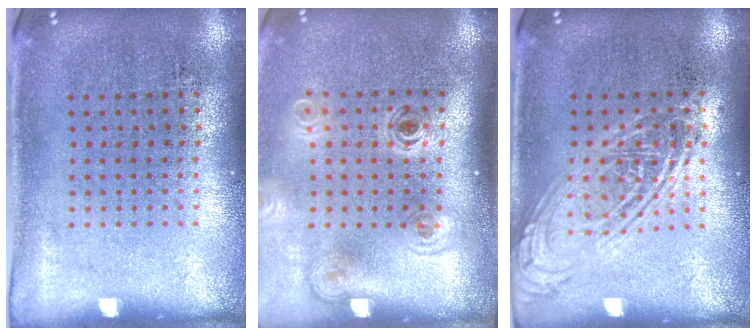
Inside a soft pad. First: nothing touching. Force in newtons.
{"total": 1.8, "press": 1.2, "slide": 1.4}
{"total": 2.4, "press": 2.4, "slide": 0.3}